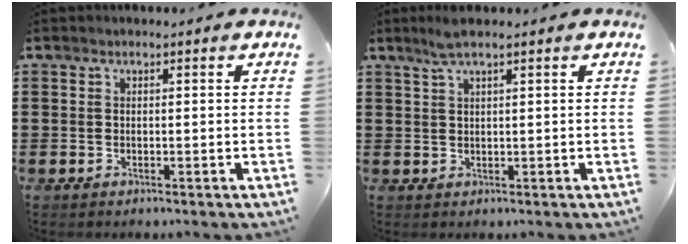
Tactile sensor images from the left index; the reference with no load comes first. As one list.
[{"total": 2.7, "force": [1.8, 0.2, 2.0], "torque": [-0.042, 0.001, 0.032]}]